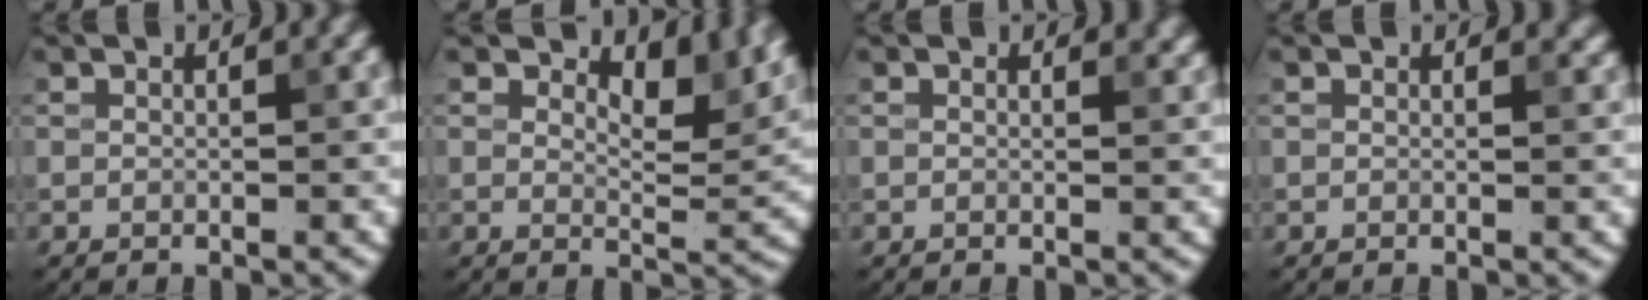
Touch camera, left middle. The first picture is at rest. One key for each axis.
{"total": 6.7, "fx": 4.3, "fy": 2.7, "fz": 4.3, "tx": -0.054, "ty": -0.004, "tz": 0.061}
{"total": 0.9, "fx": 0.7, "fy": 0.4, "fz": 0.4, "tx": -0.002, "ty": -0.003, "tz": 0.011}
{"total": 0.6, "fx": 0.5, "fy": 0.3, "fz": 0.3, "tx": -0.003, "ty": -0.003, "tz": 0.008}